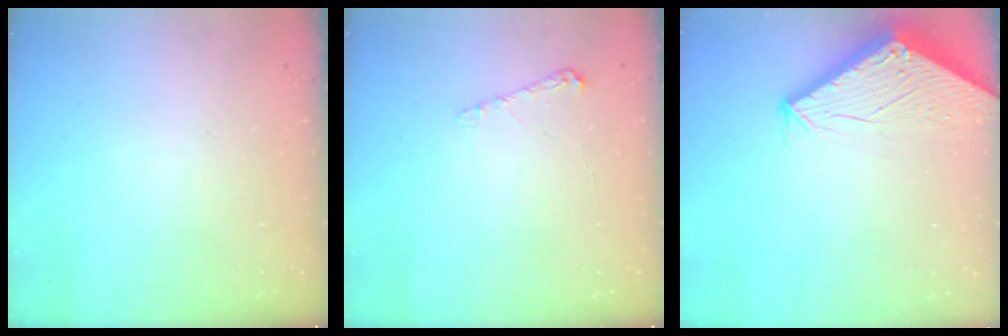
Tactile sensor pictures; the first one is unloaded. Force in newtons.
{"total": 4.2, "press": 4.2, "slide": 0.5}
{"total": 2.7, "press": 2.7, "slide": 0.1}